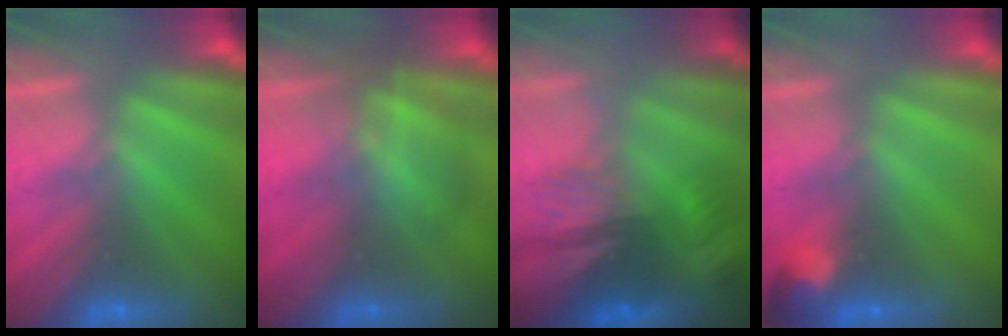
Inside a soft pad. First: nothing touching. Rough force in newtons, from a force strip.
{"total": 2.9}
{"total": 8.0}
{"total": 2.8}